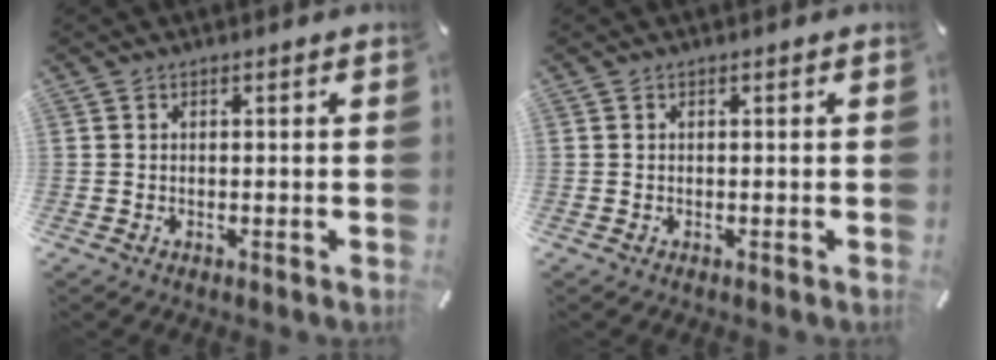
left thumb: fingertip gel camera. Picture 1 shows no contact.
{"total": 0.0}